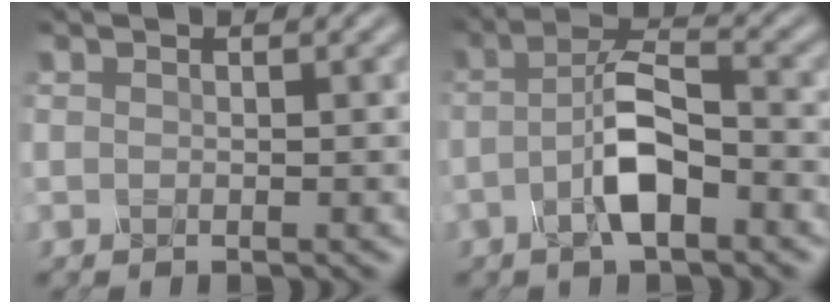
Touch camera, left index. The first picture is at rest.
{"total": 4.6, "force": [-2.0, 1.3, 3.9], "torque": [-0.083, 0.017, -0.045]}